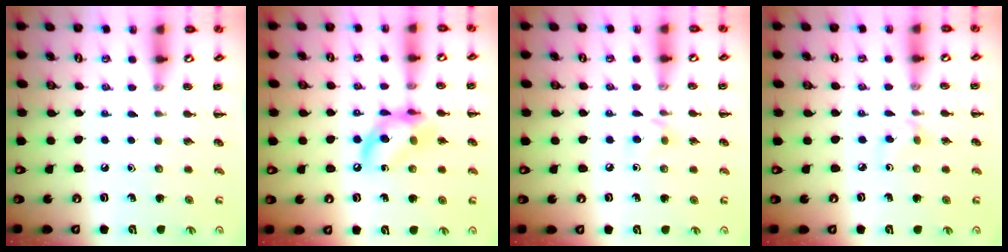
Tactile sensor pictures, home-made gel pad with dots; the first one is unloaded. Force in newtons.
{"total": 13.5, "press": 13.2, "slide": 2.9}
{"total": 4.8, "press": 4.4, "slide": 1.9}
{"total": 2.6, "press": 2.4, "slide": 1.1}